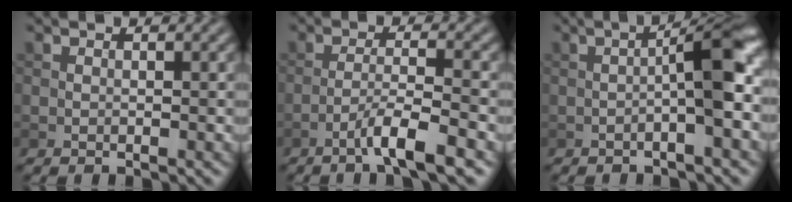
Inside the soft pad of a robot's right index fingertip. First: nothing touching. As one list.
[{"total": 4.2, "force": [-2.6, 0.2, 3.3], "torque": [-0.056, 0.009, -0.057]}, {"total": 5.1, "force": [-0.7, 0.6, 5.0], "torque": [-0.078, 0.018, -0.019]}]